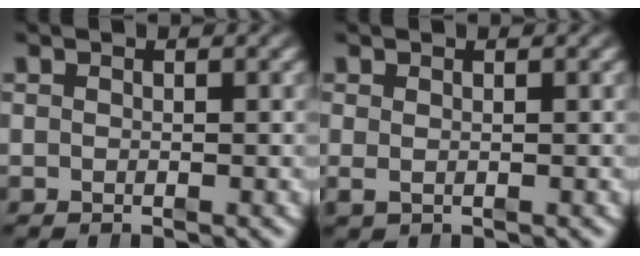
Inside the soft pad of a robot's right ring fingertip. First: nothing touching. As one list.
[{"total": 0.6, "force": [0.1, -0.2, 0.5], "torque": [-0.006, -0.006, 0.009]}]